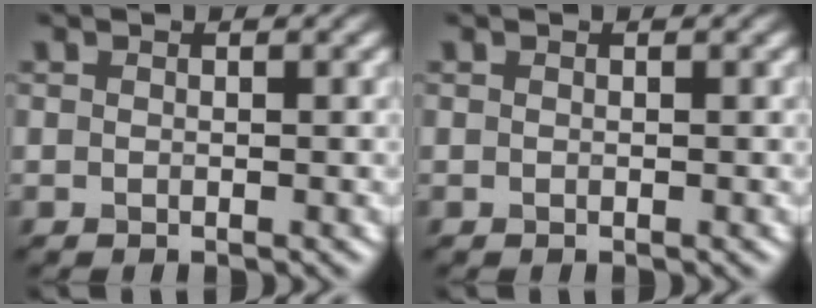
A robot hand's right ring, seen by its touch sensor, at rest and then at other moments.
{"total": 0.0}